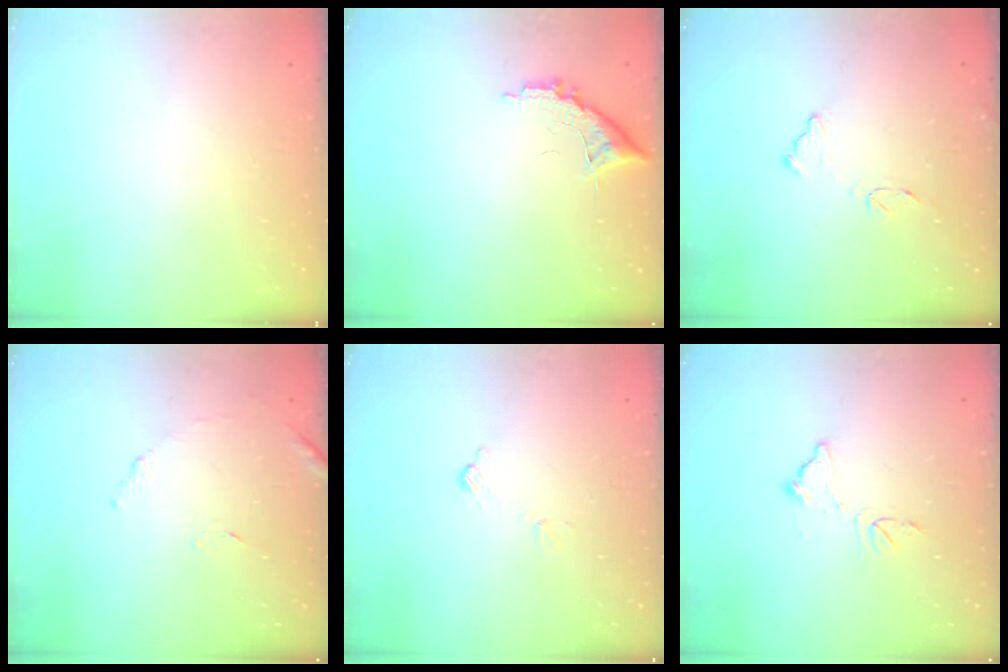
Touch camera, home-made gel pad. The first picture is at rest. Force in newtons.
{"total": 9.0, "press": 9.0, "slide": 0.4}
{"total": 10.3, "press": 10.3, "slide": 0.4}
{"total": 7.8, "press": 7.8, "slide": 0.5}
{"total": 5.2, "press": 5.1, "slide": 0.4}
{"total": 9.4, "press": 9.4, "slide": 0.4}